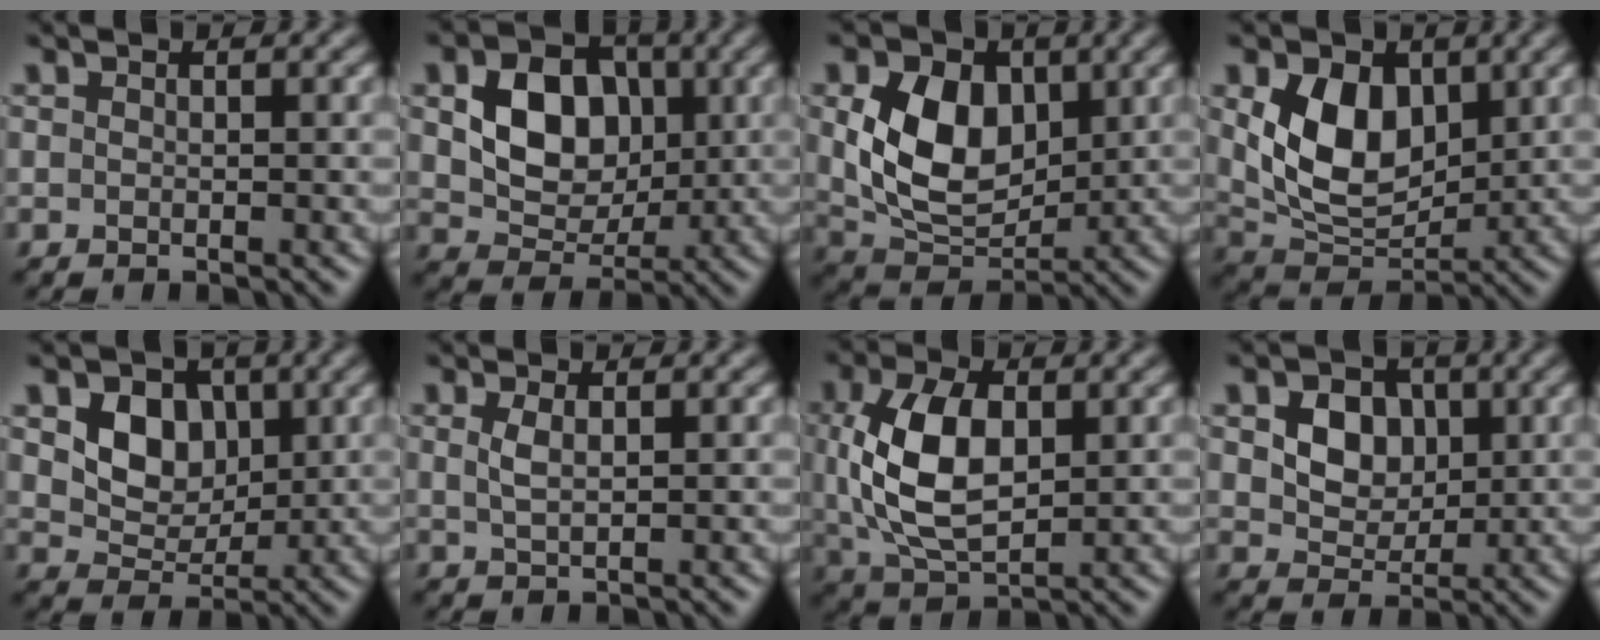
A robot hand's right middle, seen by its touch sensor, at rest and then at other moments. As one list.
[{"total": 6.4, "force": [1.0, 5.0, 3.9], "torque": [-0.080, -0.001, 0.015]}, {"total": 7.5, "force": [1.3, 5.3, 5.1], "torque": [-0.109, -0.006, 0.029]}, {"total": 6.8, "force": [1.7, 4.7, 4.7], "torque": [-0.094, -0.010, 0.037]}, {"total": 4.3, "force": [1.3, 3.4, 2.3], "torque": [-0.051, -0.006, 0.018]}, {"total": 1.2, "force": [0.4, 0.4, 1.1], "torque": [-0.029, -0.001, 0.011]}, {"total": 7.6, "force": [1.0, 4.3, 6.2], "torque": [-0.137, 0.004, 0.021]}, {"total": 4.1, "force": [1.1, 3.3, 2.3], "torque": [-0.052, -0.003, 0.009]}]